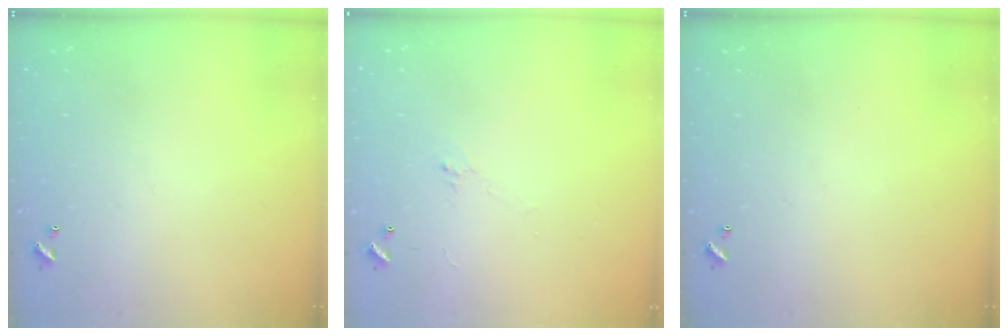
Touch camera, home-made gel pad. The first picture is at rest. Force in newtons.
{"total": 0.6, "press": 0.3, "slide": 0.5}
{"total": 0.0}